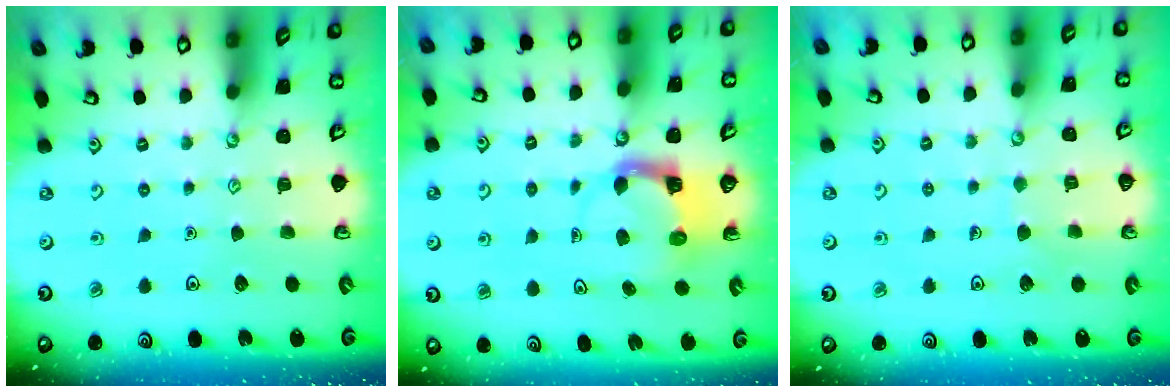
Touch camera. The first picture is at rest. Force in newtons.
{"total": 3.9, "press": 3.9, "slide": 0.4}
{"total": 4.9, "press": 4.8, "slide": 0.3}